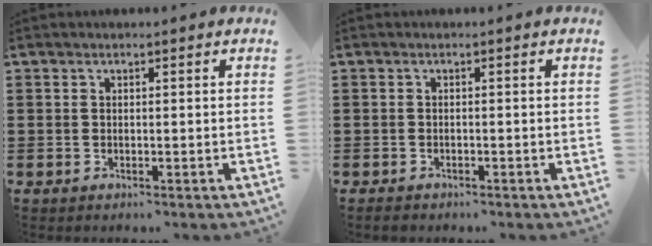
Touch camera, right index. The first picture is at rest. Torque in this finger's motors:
{"motor_torque": [0.09, 0.05, 0.04, 0.02]}